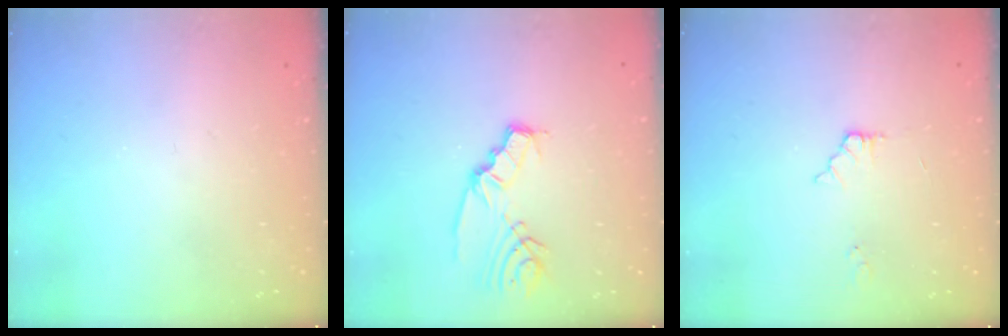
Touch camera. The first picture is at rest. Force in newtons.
{"total": 6.5, "press": 6.5, "slide": 0.5}
{"total": 3.7, "press": 3.7, "slide": 0.4}